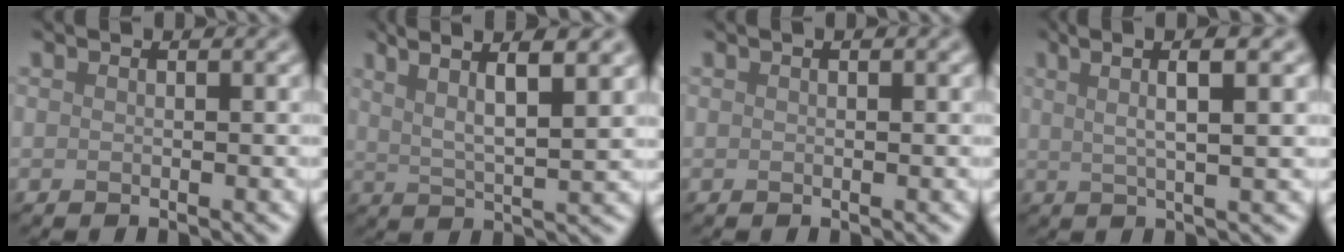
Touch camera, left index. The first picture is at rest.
{"total": 7.2, "force": [4.1, 1.7, 5.7], "torque": [-0.084, 0.022, 0.052]}
{"total": 0.5, "force": [0.2, 0.2, 0.5], "torque": [-0.005, 0.001, 0.003]}
{"total": 5.8, "force": [2.5, 1.2, 5.0], "torque": [-0.069, 0.013, 0.027]}